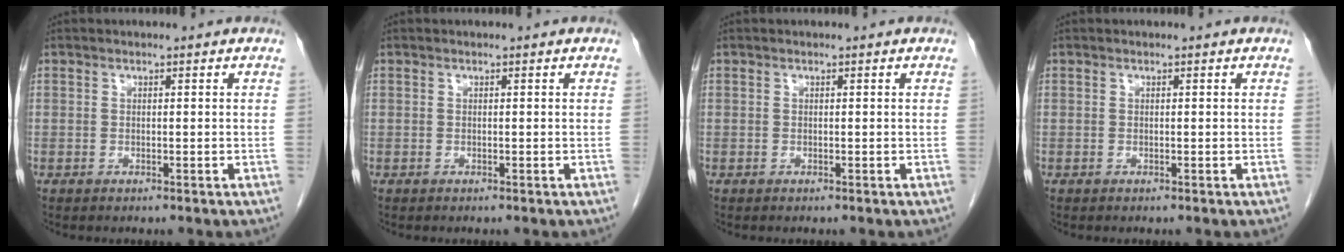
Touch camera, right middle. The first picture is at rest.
{"total": 0.0}
{"total": 0.0}
{"total": 0.0}